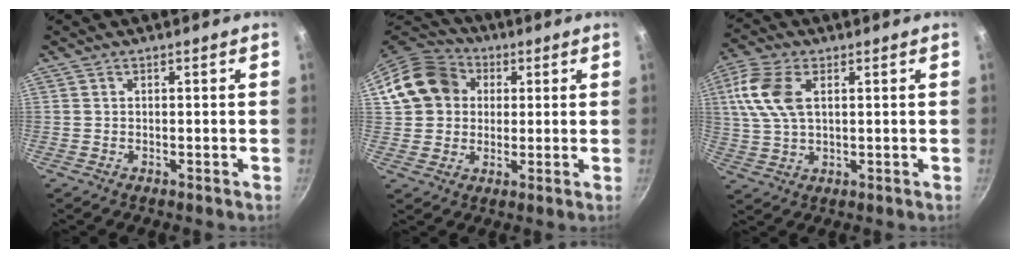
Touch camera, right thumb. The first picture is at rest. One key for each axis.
{"total": 13.8, "fx": 3.4, "fy": 11.8, "fz": 6.4, "tx": -0.100, "ty": 0.026, "tz": 0.051}
{"total": 10.5, "fx": 2.8, "fy": 5.9, "fz": 8.2, "tx": -0.169, "ty": 0.007, "tz": 0.051}